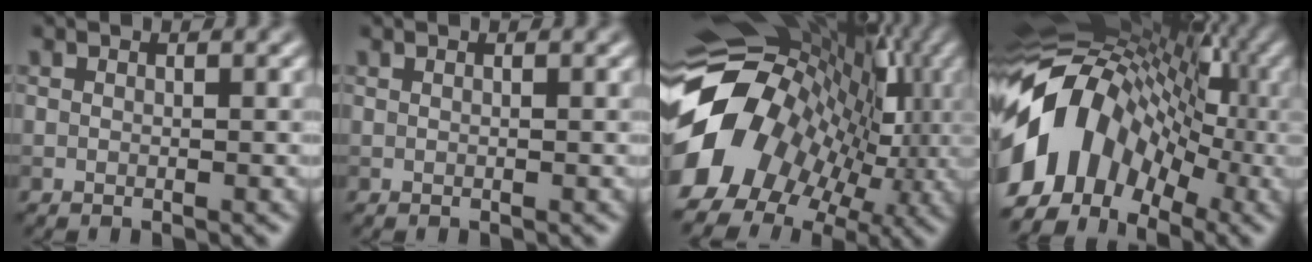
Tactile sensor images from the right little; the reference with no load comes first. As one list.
[{"total": 0.0}, {"total": 15.8, "force": [-1.4, 12.3, 9.8], "torque": [-0.210, -0.007, -0.024]}, {"total": 13.0, "force": [-2.4, 9.4, 8.6], "torque": [-0.158, 0.019, -0.061]}]